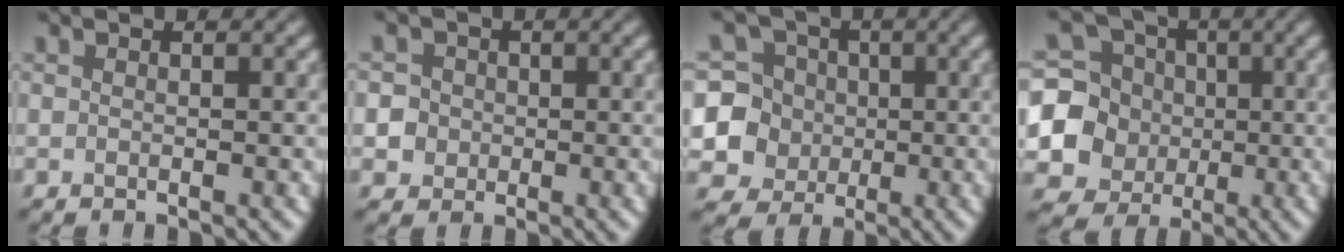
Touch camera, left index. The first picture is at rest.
{"total": 3.0, "force": [-0.6, 2.9, 0.3], "torque": [0.020, 0.015, -0.023]}
{"total": 7.2, "force": [-1.1, 7.1, 1.1], "torque": [-0.021, 0.012, -0.047]}
{"total": 10.1, "force": [-1.1, 9.8, 2.0], "torque": [-0.071, 0.007, -0.035]}